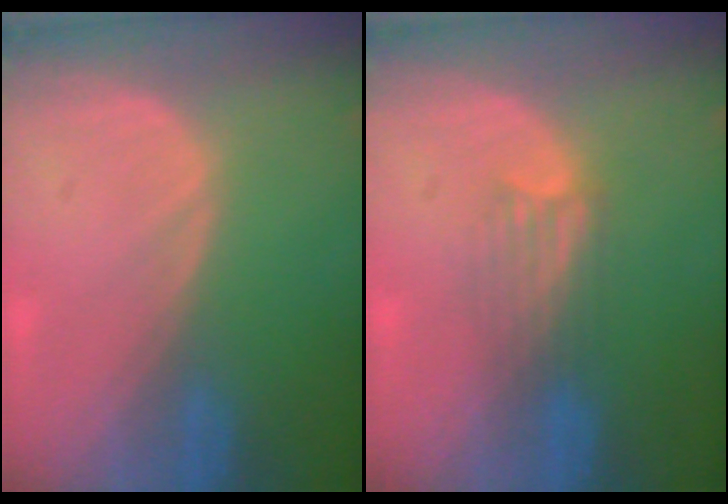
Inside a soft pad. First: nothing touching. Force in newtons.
{"total": 3.3, "press": 2.9, "slide": 1.6}